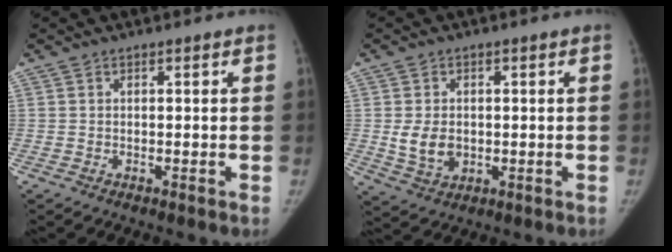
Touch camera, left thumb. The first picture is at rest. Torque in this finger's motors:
{"motor_torque": [0.86, 0.84, 0.65, -0.54, 0.20]}